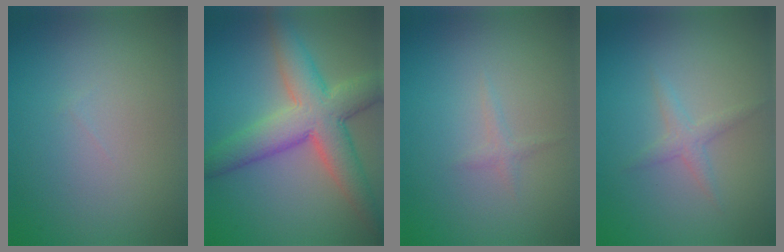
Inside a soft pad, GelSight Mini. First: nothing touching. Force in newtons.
{"total": 7.8, "press": 7.8, "slide": 0.3}
{"total": 0.8, "press": 0.8, "slide": 0.1}
{"total": 1.4, "press": 1.4, "slide": 0.1}